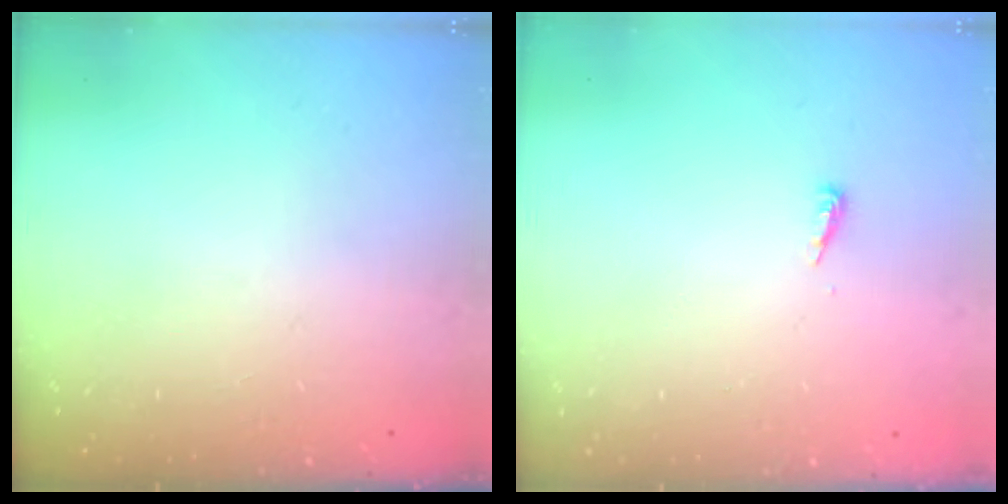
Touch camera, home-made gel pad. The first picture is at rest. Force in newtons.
{"total": 4.0, "press": 4.0, "slide": 0.5}